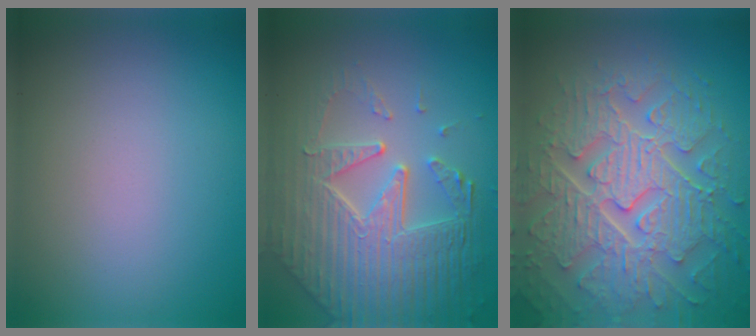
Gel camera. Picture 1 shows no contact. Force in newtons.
{"total": 8.4, "press": 5.8, "slide": 6.0}
{"total": 9.3, "press": 6.8, "slide": 6.4}